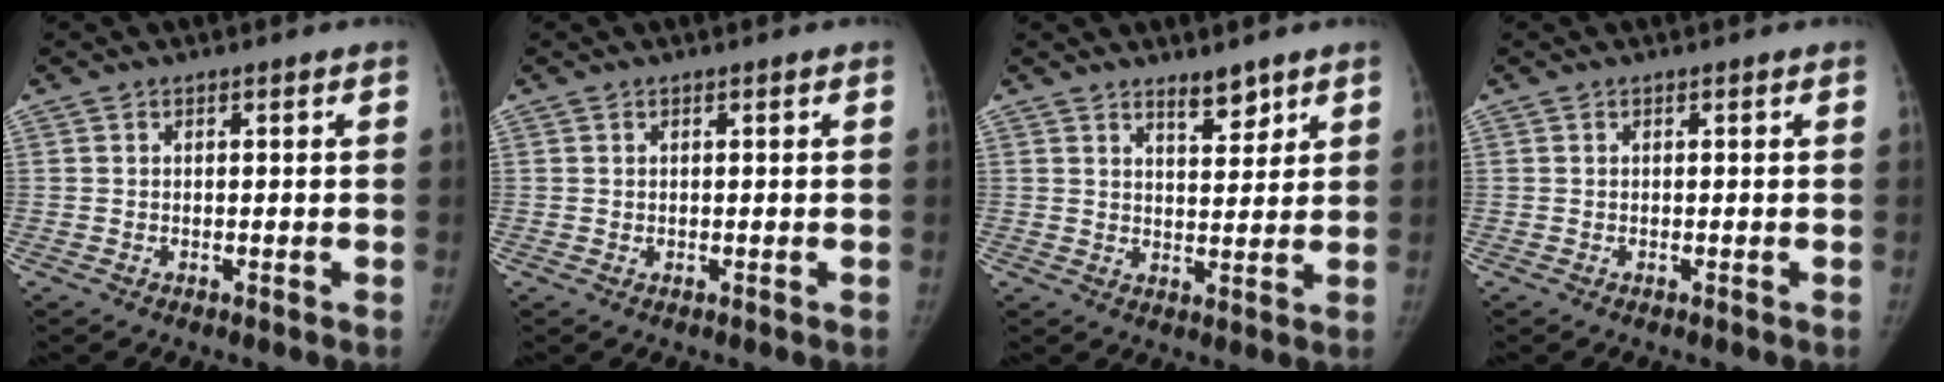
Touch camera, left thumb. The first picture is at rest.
{"total": 0.0}
{"total": 4.5, "force": [3.5, 1.6, 2.3], "torque": [-0.017, -0.028, 0.057]}
{"total": 0.0}